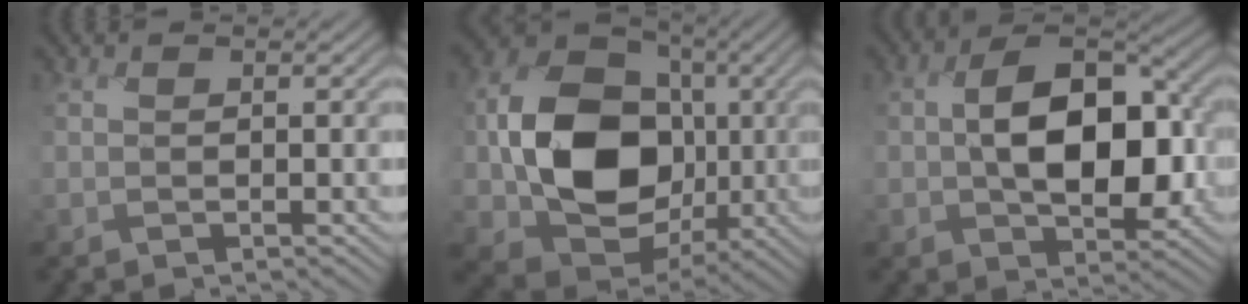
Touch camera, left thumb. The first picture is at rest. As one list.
[{"total": 14.0, "force": [-1.3, 11.3, 8.1], "torque": [-0.151, -0.016, -0.031]}, {"total": 11.2, "force": [-0.5, 7.0, 8.7], "torque": [-0.145, -0.003, -0.008]}]